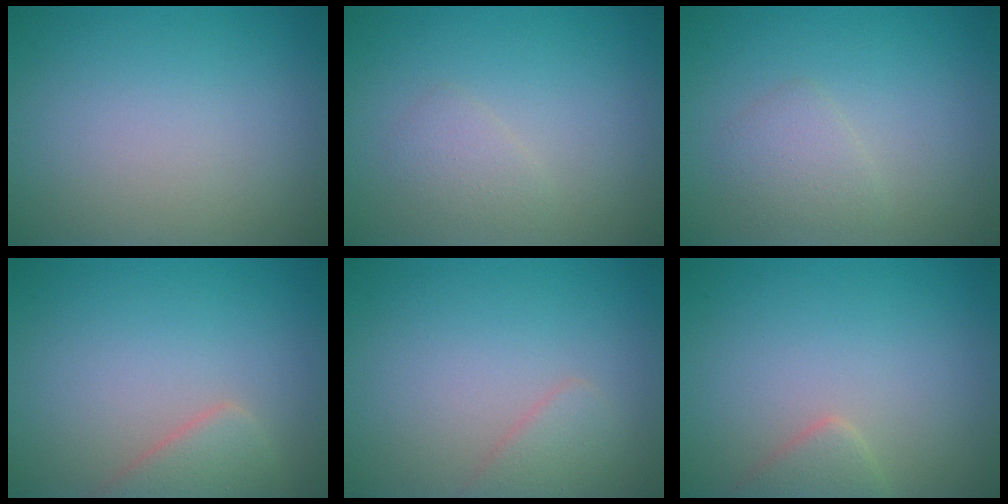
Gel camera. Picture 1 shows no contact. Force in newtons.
{"total": 1.3, "press": 1.3, "slide": 0.0}
{"total": 1.7, "press": 1.7, "slide": 0.2}
{"total": 2.8, "press": 2.8, "slide": 0.2}
{"total": 1.6, "press": 1.6, "slide": 0.1}
{"total": 1.9, "press": 1.9, "slide": 0.1}